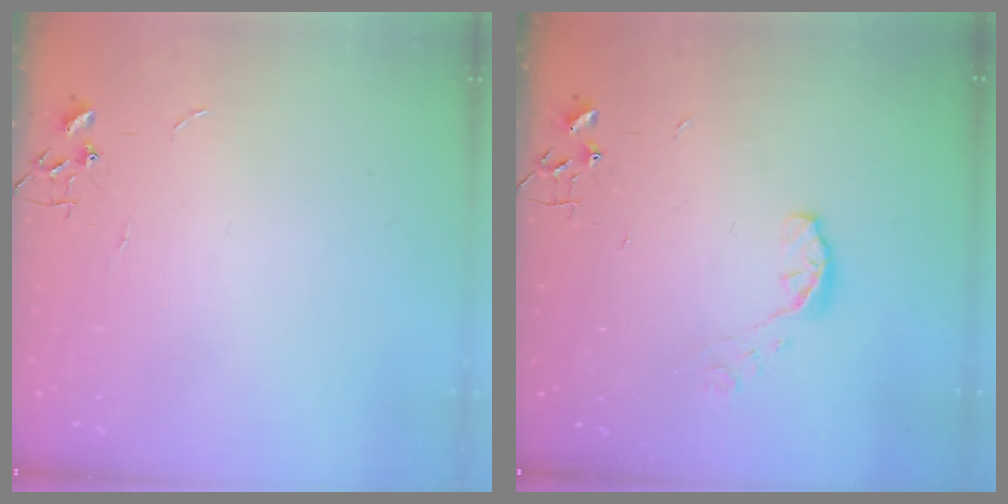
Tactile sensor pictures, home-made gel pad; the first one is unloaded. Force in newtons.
{"total": 7.0, "press": 7.0, "slide": 0.6}